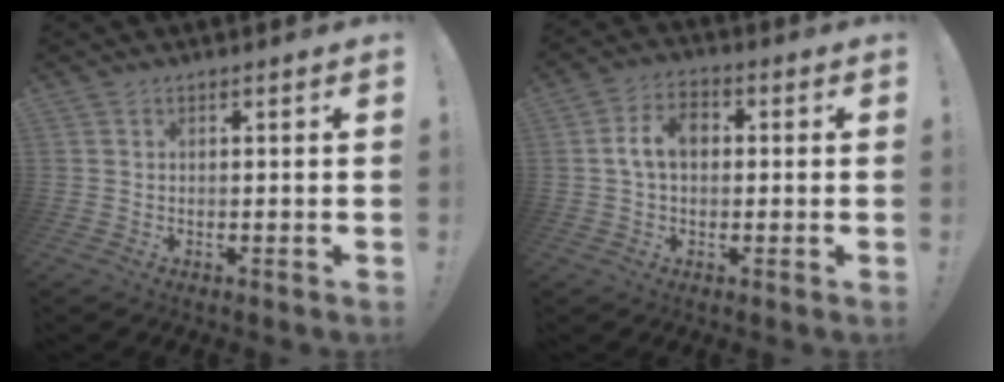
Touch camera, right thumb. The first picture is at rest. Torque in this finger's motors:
{"motor_torque": [0.81, 0.70, 0.59, -0.39, 0.02]}